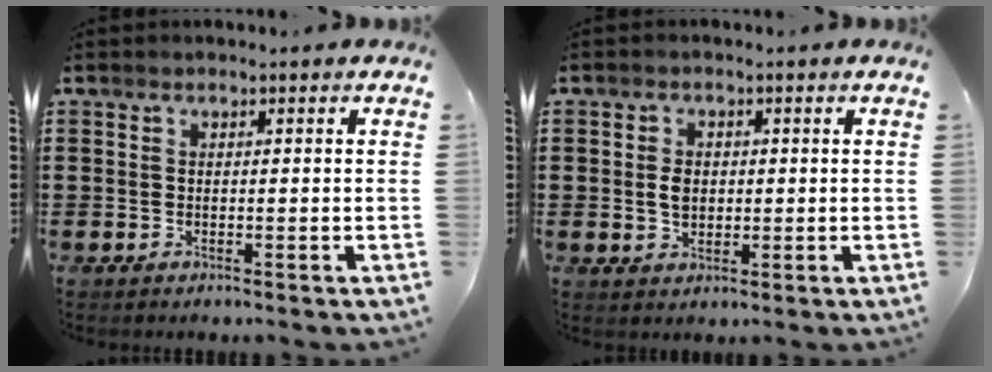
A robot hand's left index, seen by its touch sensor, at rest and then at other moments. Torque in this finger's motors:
{"motor_torque": [0.54, 0.49, 0.18, 0.07]}